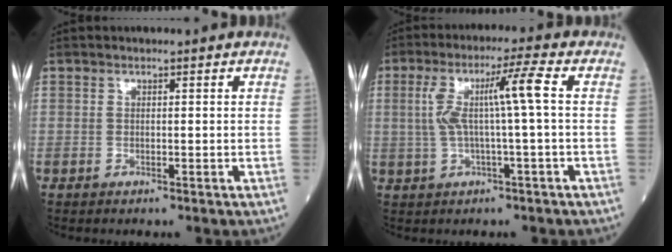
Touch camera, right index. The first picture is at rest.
{"total": 7.6, "force": [0.8, -0.6, 7.5], "torque": [-0.150, 0.020, 0.018]}